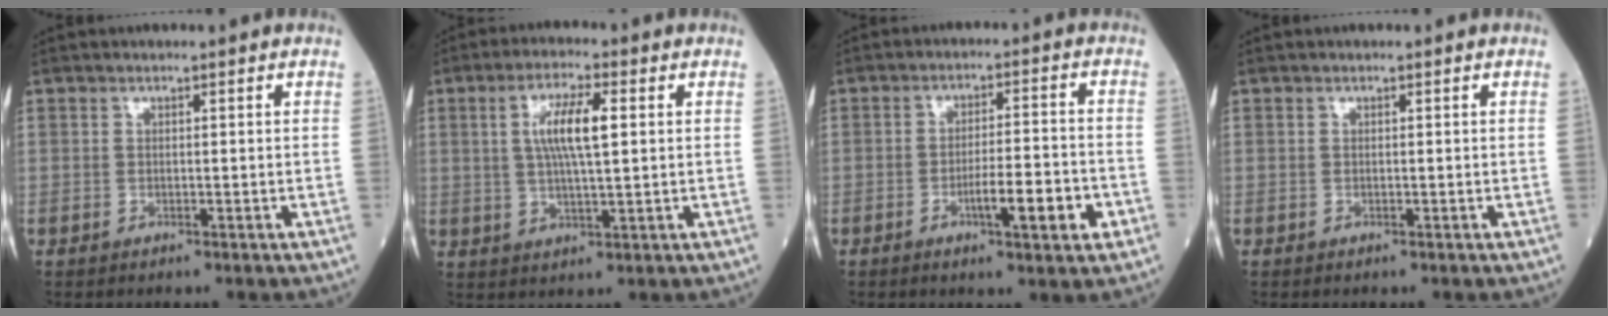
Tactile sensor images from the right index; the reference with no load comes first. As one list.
[{"total": 7.4, "force": [1.6, 1.1, 7.1], "torque": [-0.140, 0.007, 0.033]}, {"total": 7.5, "force": [-2.8, 0.8, 6.9], "torque": [-0.109, 0.000, -0.039]}, {"total": 0.0}]